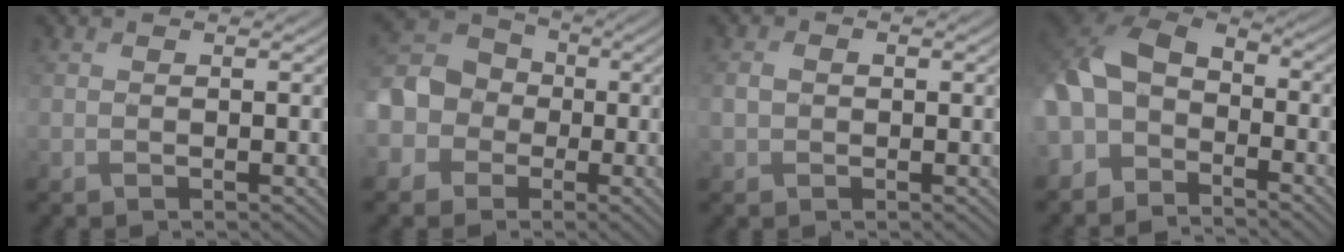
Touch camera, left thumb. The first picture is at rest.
{"total": 11.8, "force": [-1.8, 10.4, 5.4], "torque": [-0.171, -0.012, -0.067]}
{"total": 1.9, "force": [0.0, 1.6, 1.1], "torque": [-0.027, 0.000, -0.002]}
{"total": 10.9, "force": [-4.3, 7.0, 7.2], "torque": [-0.180, -0.009, -0.099]}